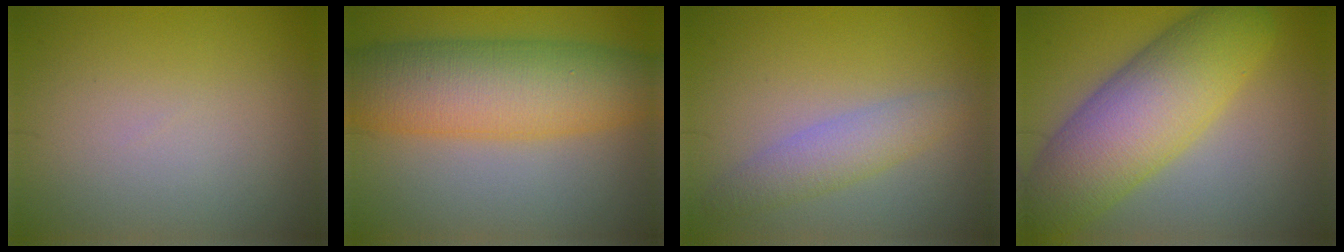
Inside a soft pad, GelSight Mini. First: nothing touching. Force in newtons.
{"total": 9.7, "press": 9.7, "slide": 0.3}
{"total": 2.8, "press": 2.8, "slide": 0.1}
{"total": 10.0, "press": 10.0, "slide": 0.3}